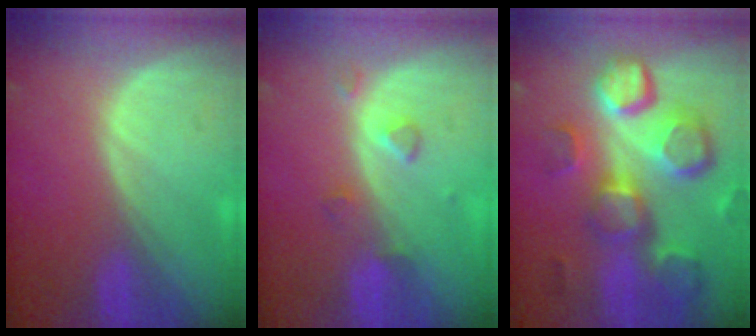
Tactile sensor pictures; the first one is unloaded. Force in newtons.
{"total": 3.0, "press": 2.8, "slide": 0.9}
{"total": 13.0, "press": 11.3, "slide": 6.5}